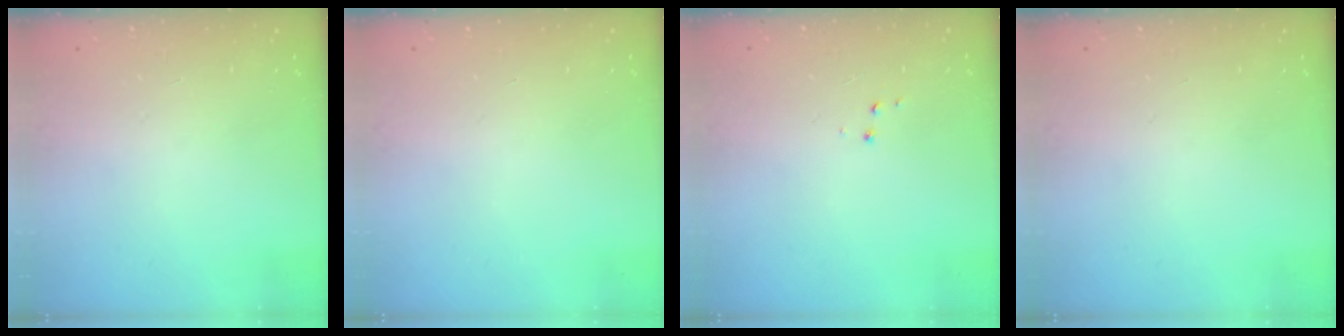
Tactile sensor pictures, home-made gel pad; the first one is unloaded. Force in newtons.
{"total": 0.0}
{"total": 3.3, "press": 3.3, "slide": 0.4}
{"total": 0.0}